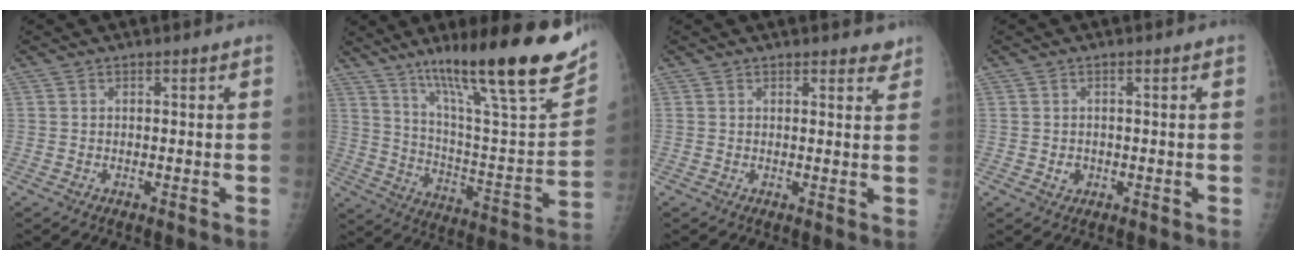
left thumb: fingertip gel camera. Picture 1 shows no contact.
{"total": 28.5, "force": [17.7, 4.9, 21.8], "torque": [-0.315, -0.054, 0.289]}
{"total": 3.1, "force": [2.6, 1.0, 1.2], "torque": [0.003, -0.013, 0.026]}
{"total": 1.5, "force": [-0.3, 1.4, 0.7], "torque": [-0.005, 0.002, 0.001]}